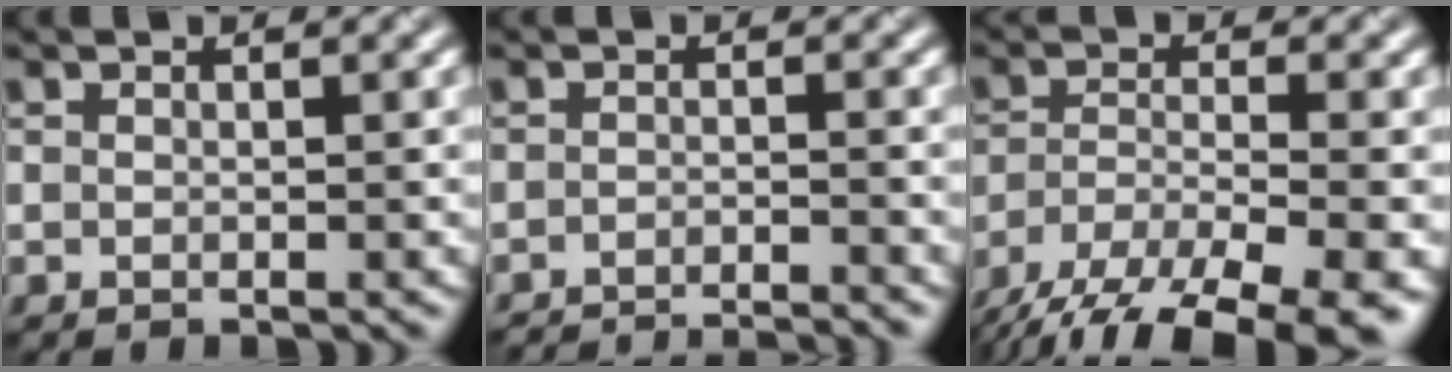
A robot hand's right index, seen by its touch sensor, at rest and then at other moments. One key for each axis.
{"total": 5.5, "fx": -5.3, "fy": 0.5, "fz": 1.2, "tx": -0.016, "ty": -0.008, "tz": -0.077}
{"total": 11.0, "fx": -8.1, "fy": 3.6, "fz": 6.4, "tx": -0.118, "ty": -0.032, "tz": -0.127}